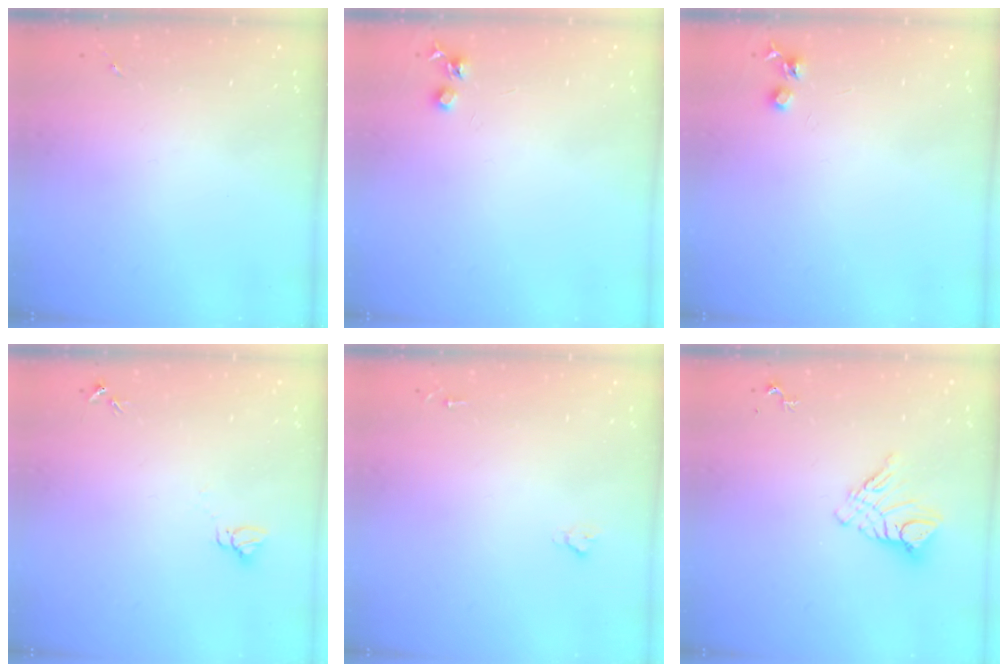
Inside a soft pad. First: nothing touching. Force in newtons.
{"total": 4.9, "press": 4.9, "slide": 0.6}
{"total": 4.9, "press": 4.9, "slide": 0.6}
{"total": 3.2, "press": 3.2, "slide": 0.2}
{"total": 1.9, "press": 1.9, "slide": 0.2}
{"total": 10.4, "press": 10.3, "slide": 0.7}